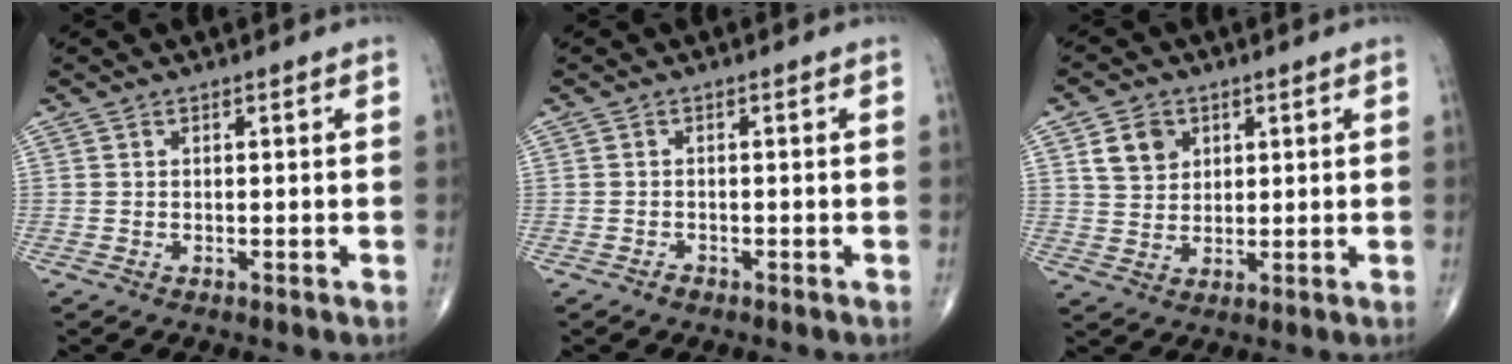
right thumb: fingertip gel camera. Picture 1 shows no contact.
{"total": 0.9, "force": [-0.7, 0.5, 0.2], "torque": [-0.003, 0.002, -0.014]}
{"total": 6.2, "force": [2.6, 4.9, 2.8], "torque": [-0.029, -0.011, 0.049]}